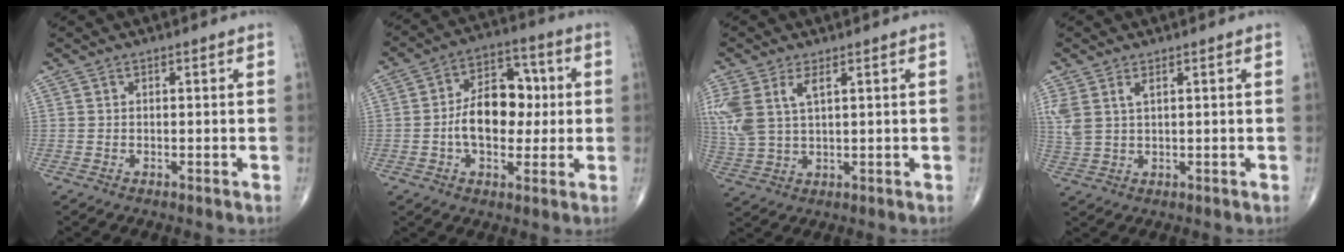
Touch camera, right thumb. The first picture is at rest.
{"total": 12.9, "force": [-0.3, 8.4, 9.8], "torque": [-0.120, 0.026, -0.010]}
{"total": 9.5, "force": [3.5, 4.8, 7.4], "torque": [-0.183, 0.002, 0.082]}
{"total": 4.9, "force": [2.1, 2.4, 3.7], "torque": [-0.097, 0.003, 0.051]}